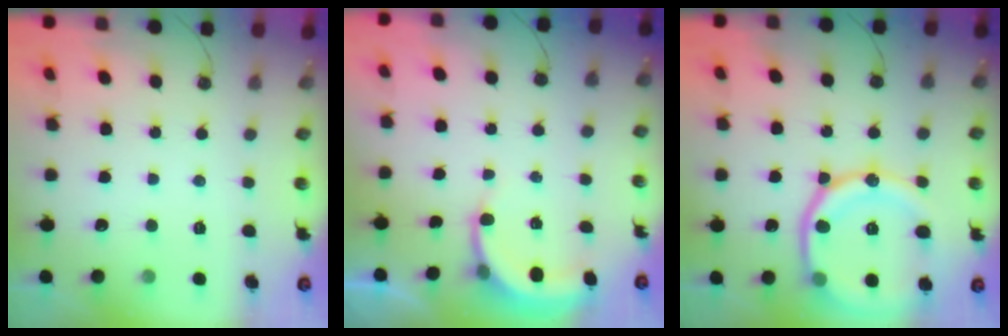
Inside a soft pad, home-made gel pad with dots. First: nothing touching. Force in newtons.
{"total": 5.1, "press": 5.0, "slide": 0.8}
{"total": 20.1, "press": 20.0, "slide": 2.2}